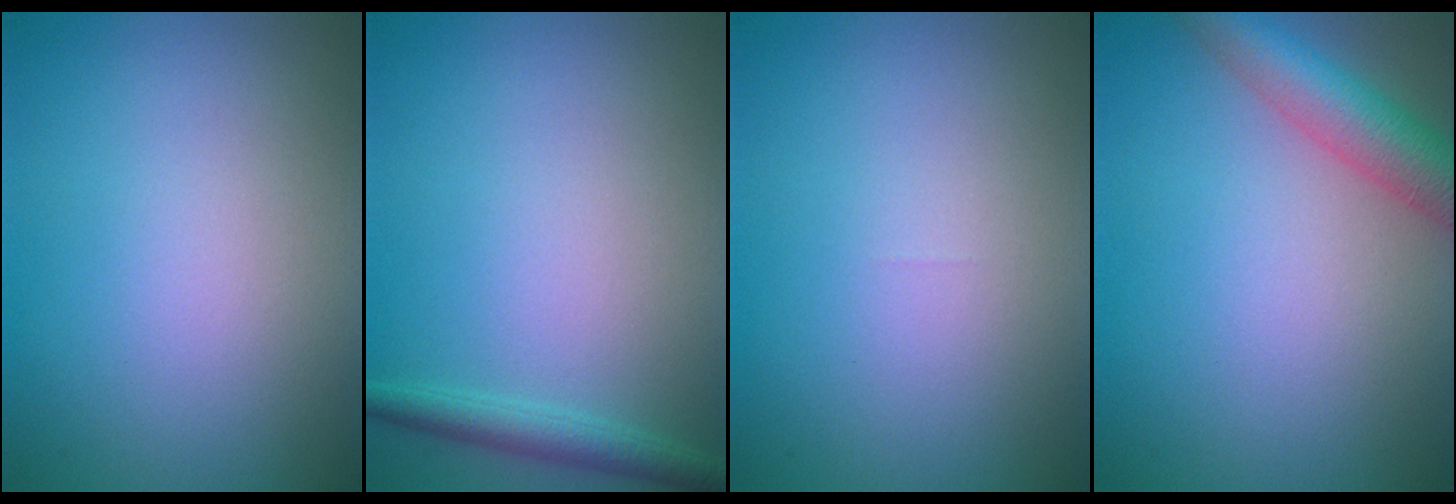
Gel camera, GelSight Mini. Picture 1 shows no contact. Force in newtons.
{"total": 1.9, "press": 1.9, "slide": 0.1}
{"total": 0.0}
{"total": 5.0, "press": 5.0, "slide": 0.3}